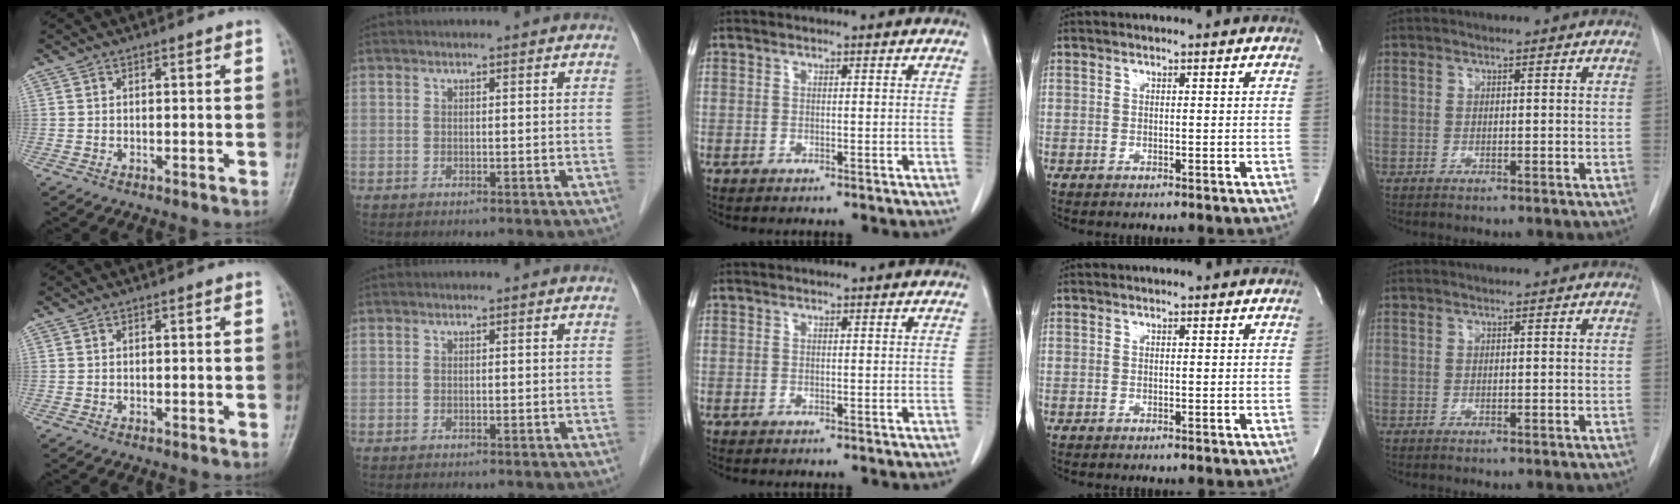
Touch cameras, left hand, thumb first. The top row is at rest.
{}